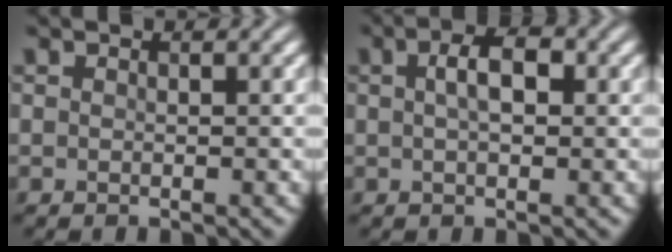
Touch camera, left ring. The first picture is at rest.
{"total": 3.3, "force": [0.7, 1.6, 2.8], "torque": [-0.049, 0.007, 0.009]}